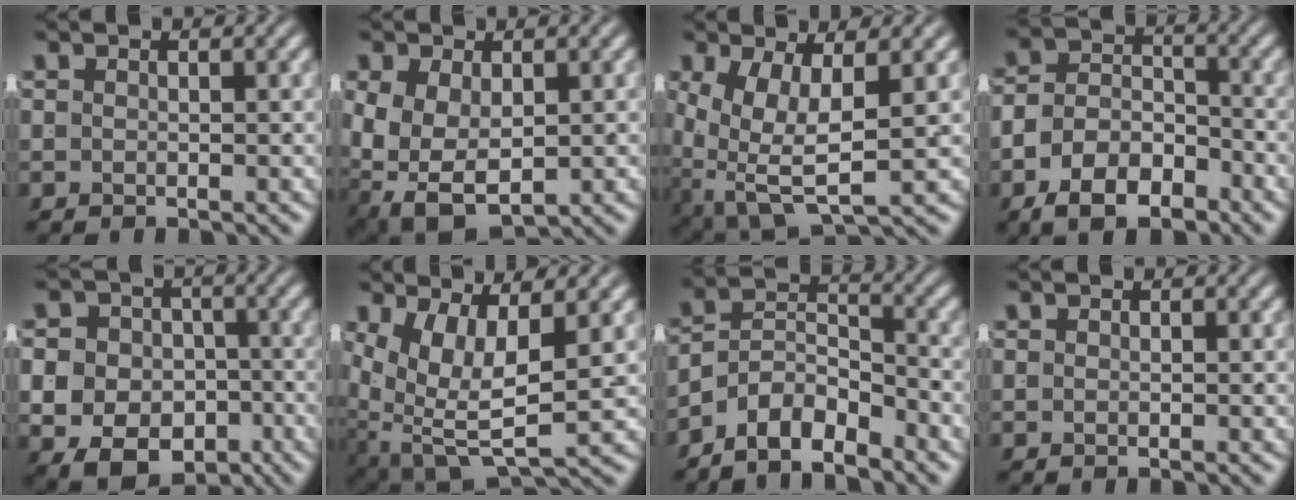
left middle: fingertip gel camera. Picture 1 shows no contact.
{"total": 10.0, "force": [-3.4, 7.8, 5.2], "torque": [-0.150, -0.060, -0.035]}
{"total": 7.1, "force": [-1.5, 4.1, 5.7], "torque": [-0.115, -0.051, 0.001]}
{"total": 7.8, "force": [-4.0, 5.6, 3.7], "torque": [-0.055, -0.018, -0.070]}
{"total": 10.8, "force": [-4.1, 8.7, 5.0], "torque": [-0.088, -0.049, -0.052]}
{"total": 9.5, "force": [-1.5, 6.5, 6.7], "torque": [-0.139, -0.058, -0.003]}
{"total": 7.0, "force": [-3.8, 4.9, 3.3], "torque": [-0.072, -0.031, -0.063]}
{"total": 0.0}